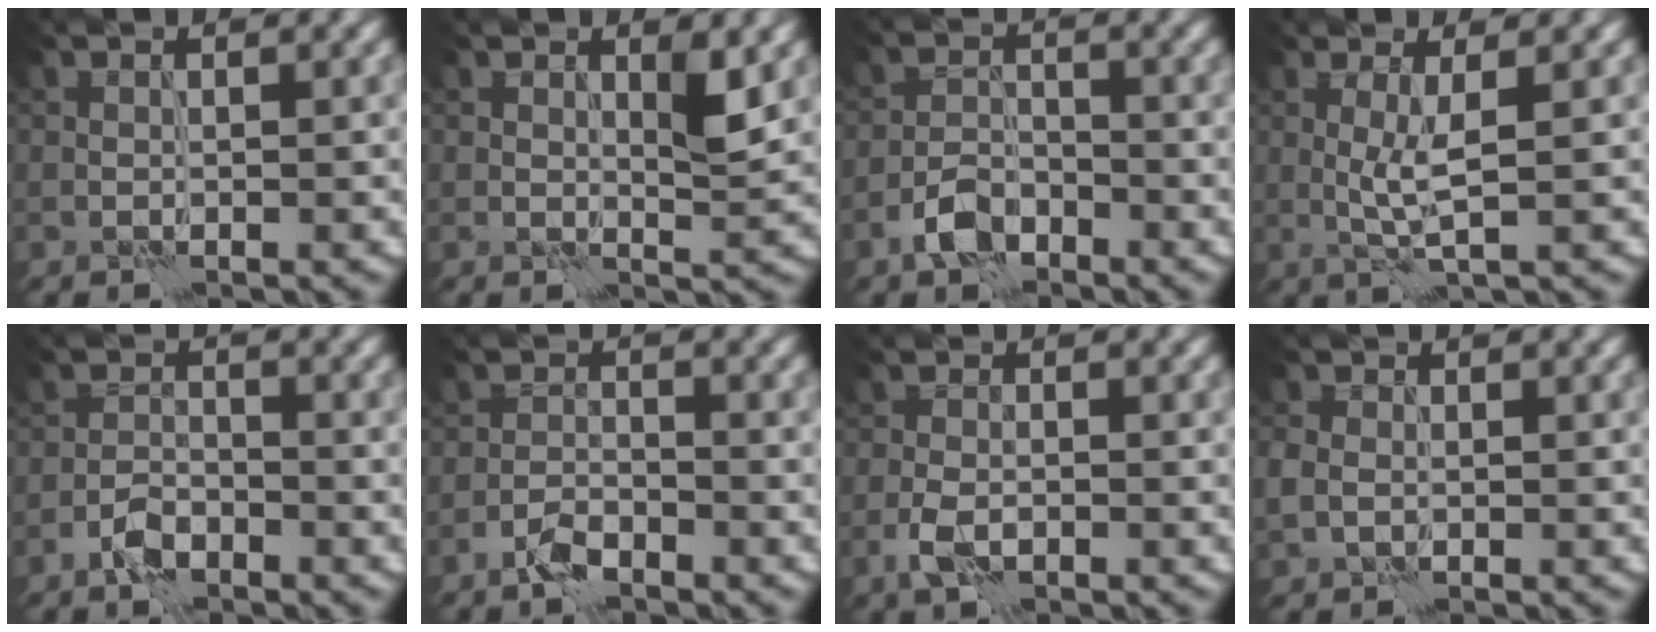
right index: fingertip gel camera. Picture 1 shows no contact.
{"total": 1.9, "force": [0.8, 0.4, 1.6], "torque": [-0.024, -0.006, 0.016]}
{"total": 3.1, "force": [-2.2, 1.6, 1.6], "torque": [-0.029, 0.006, -0.049]}
{"total": 2.4, "force": [0.2, 0.1, 2.4], "torque": [-0.052, -0.001, 0.005]}
{"total": 2.3, "force": [-1.6, 1.0, 1.3], "torque": [-0.022, 0.005, -0.037]}
{"total": 2.2, "force": [-1.7, 0.7, 1.2], "torque": [-0.023, 0.004, -0.039]}
{"total": 2.5, "force": [-1.2, 1.3, 1.7], "torque": [-0.040, -0.002, -0.030]}
{"total": 1.9, "force": [-0.2, 1.7, 1.0], "torque": [-0.028, -0.001, -0.002]}